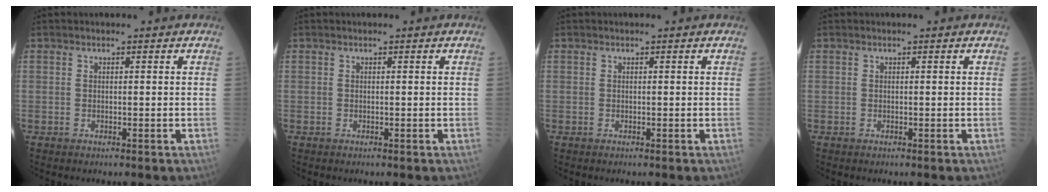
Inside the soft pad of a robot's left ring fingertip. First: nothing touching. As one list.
[{"total": 0.0}, {"total": 0.0}, {"total": 0.0}]